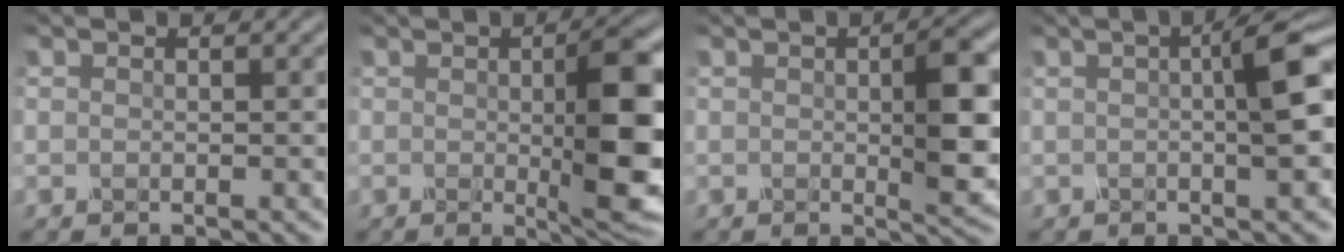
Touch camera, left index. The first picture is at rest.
{"total": 8.0, "force": [0.1, 1.5, 7.9], "torque": [-0.103, -0.005, 0.005]}
{"total": 5.0, "force": [0.3, 1.0, 4.9], "torque": [-0.067, 0.001, 0.005]}
{"total": 4.8, "force": [0.5, 0.6, 4.7], "torque": [-0.068, 0.011, 0.004]}